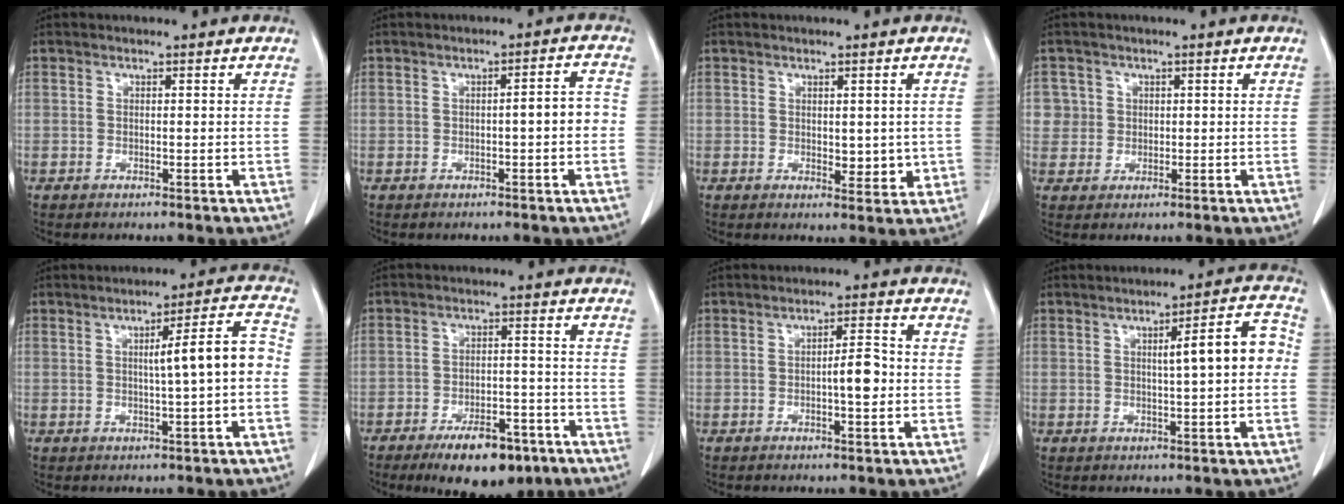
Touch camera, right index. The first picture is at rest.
{"total": 3.3, "force": [-0.7, 0.5, 3.2], "torque": [-0.039, 0.012, -0.010]}
{"total": 3.3, "force": [0.1, 1.9, 2.7], "torque": [-0.029, -0.007, 0.008]}
{"total": 3.1, "force": [0.8, 3.0, -0.3], "torque": [0.027, 0.004, 0.011]}
{"total": 7.4, "force": [-0.3, 0.2, 7.4], "torque": [-0.103, 0.017, -0.005]}
{"total": 10.6, "force": [-7.2, 4.0, 6.8], "torque": [-0.097, -0.002, -0.108]}
{"total": 4.2, "force": [-0.6, 0.8, 4.0], "torque": [-0.062, 0.004, -0.009]}
{"total": 7.4, "force": [0.5, 0.9, 7.3], "torque": [-0.099, 0.021, 0.004]}